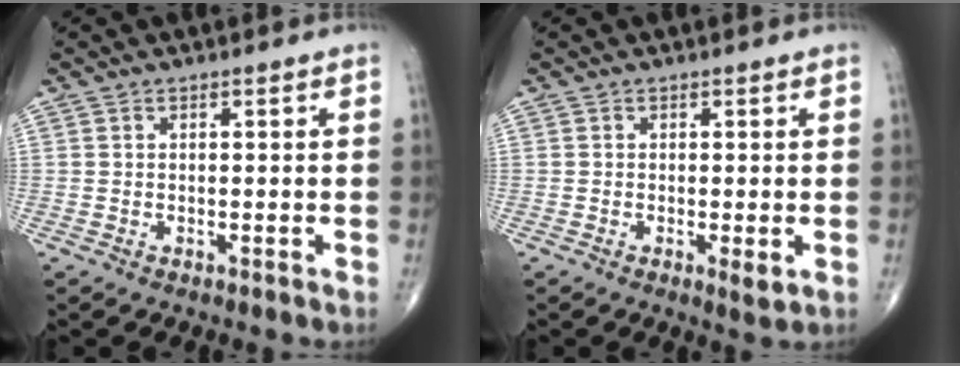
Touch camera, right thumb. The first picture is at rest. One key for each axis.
{"total": 2.0, "fx": -0.4, "fy": 0.5, "fz": 1.9, "tx": -0.034, "ty": -0.008, "tz": -0.008}